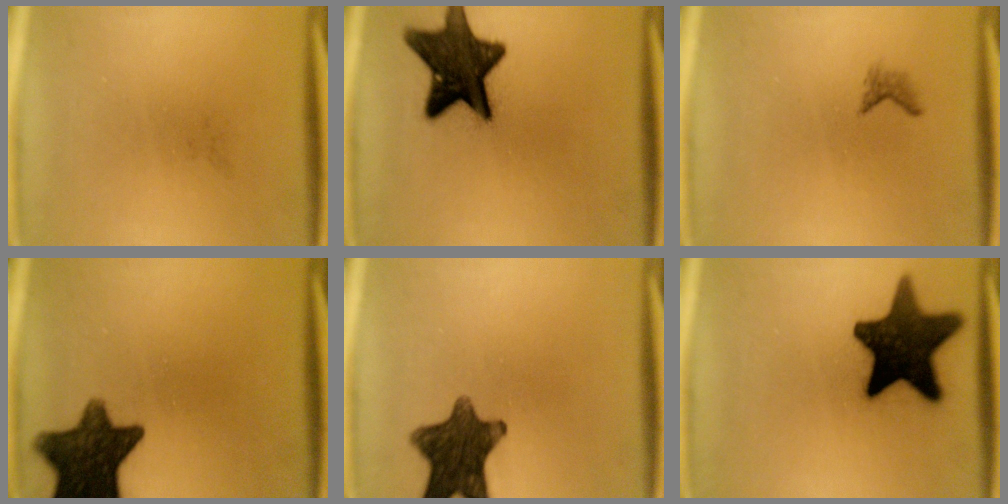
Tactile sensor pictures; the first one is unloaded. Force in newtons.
{"total": 15.5}
{"total": 1.0}
{"total": 12.8}
{"total": 11.4}
{"total": 17.3}